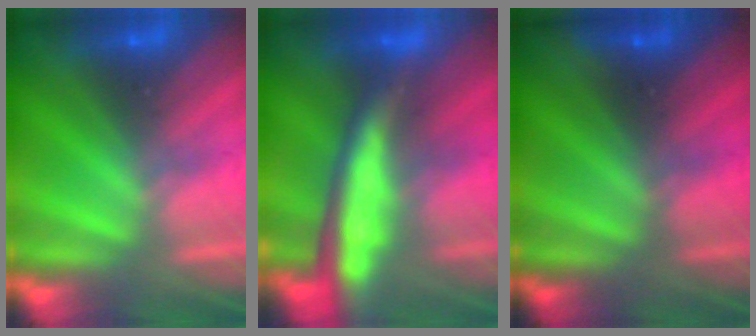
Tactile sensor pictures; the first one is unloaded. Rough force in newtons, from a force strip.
{"total": 8.1}
{"total": 1.6}